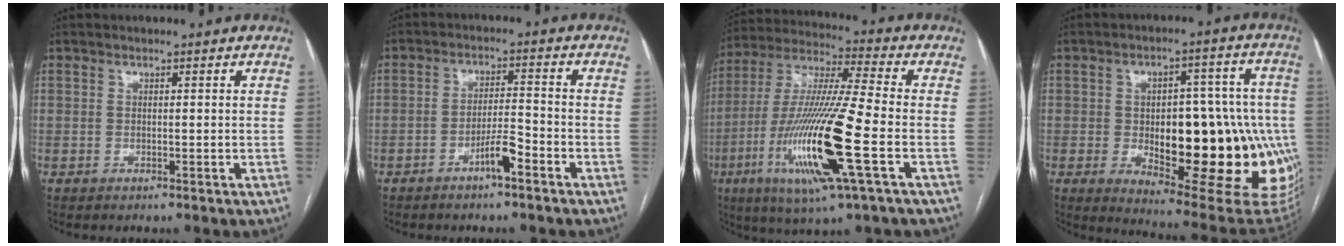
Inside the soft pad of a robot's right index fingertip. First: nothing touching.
{"total": 4.6, "force": [-2.8, 0.5, 3.6], "torque": [-0.065, 0.003, -0.051]}
{"total": 20.3, "force": [-6.1, 1.0, 19.3], "torque": [-0.414, -0.028, -0.115]}
{"total": 25.6, "force": [-4.0, 9.7, 23.4], "torque": [-0.235, 0.019, -0.024]}